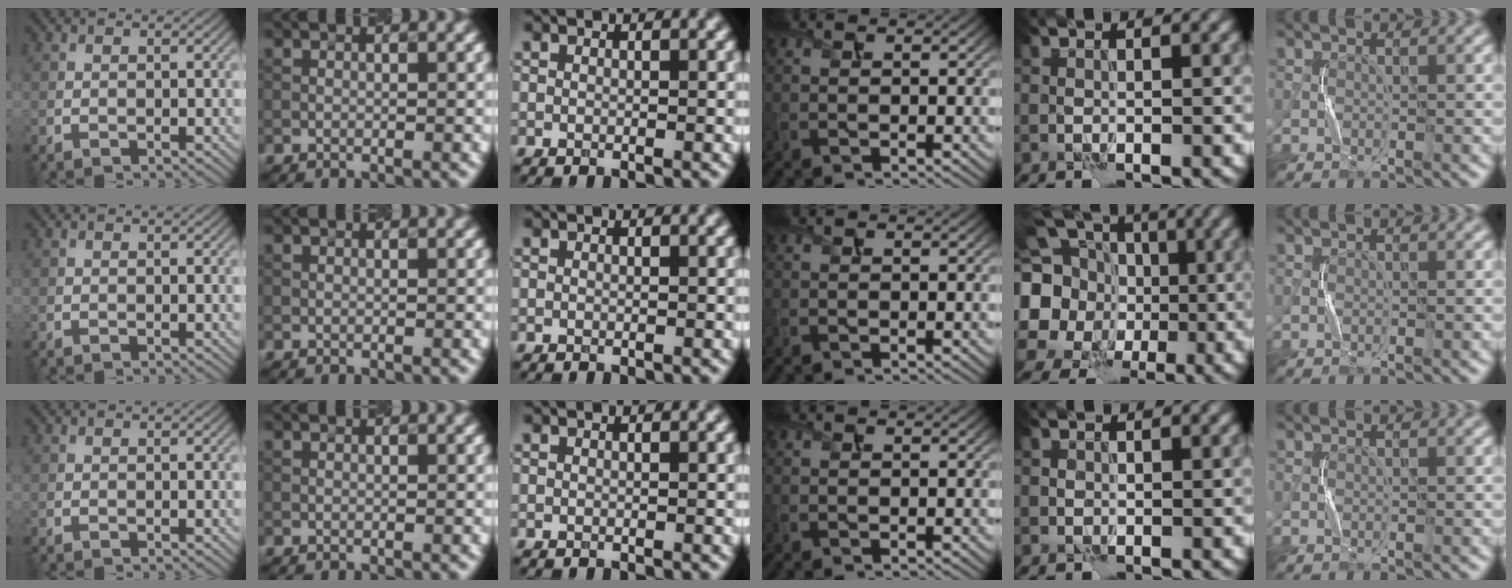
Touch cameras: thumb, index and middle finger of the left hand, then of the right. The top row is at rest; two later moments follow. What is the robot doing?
{"motion": "press", "object": "toy piano key"}